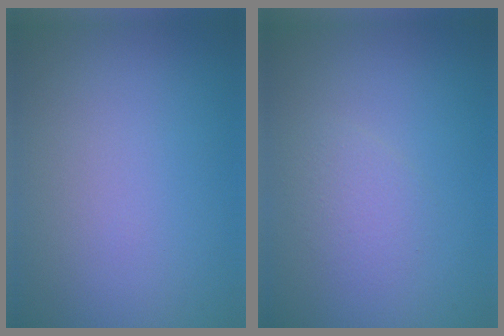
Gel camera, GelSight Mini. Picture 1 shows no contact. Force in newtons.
{"total": 1.6, "press": 1.6, "slide": 0.0}